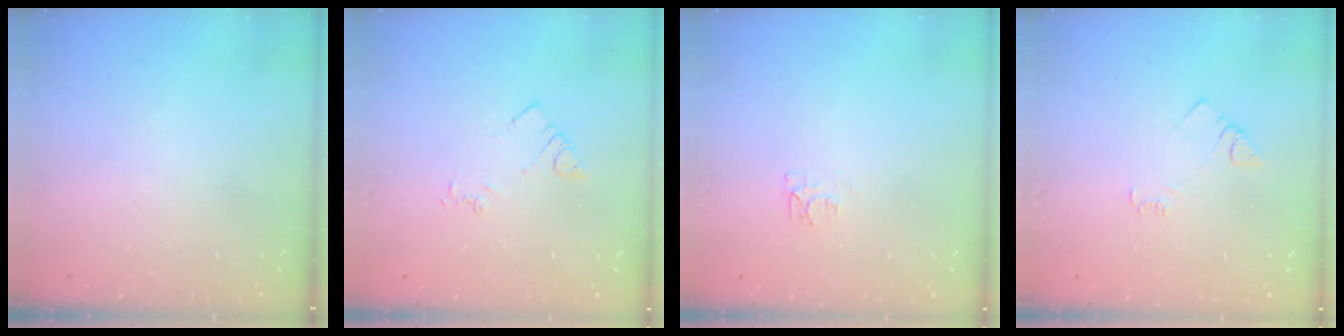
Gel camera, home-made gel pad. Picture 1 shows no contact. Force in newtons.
{"total": 2.3, "press": 2.3, "slide": 0.3}
{"total": 4.6, "press": 4.5, "slide": 0.5}
{"total": 3.8, "press": 3.7, "slide": 0.5}